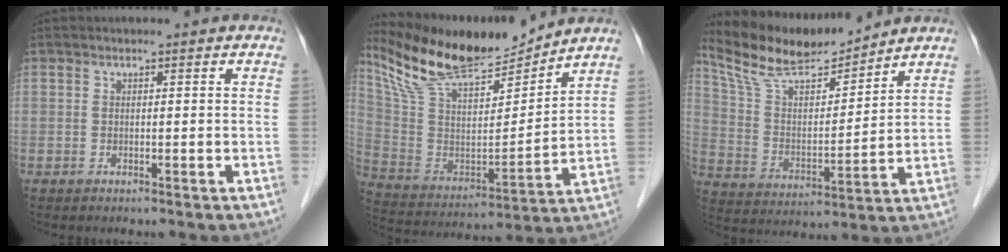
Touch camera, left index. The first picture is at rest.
{"total": 16.6, "force": [15.1, 2.6, 6.5], "torque": [-0.132, -0.008, 0.289]}
{"total": 12.9, "force": [12.0, 1.6, 4.3], "torque": [-0.089, 0.003, 0.230]}